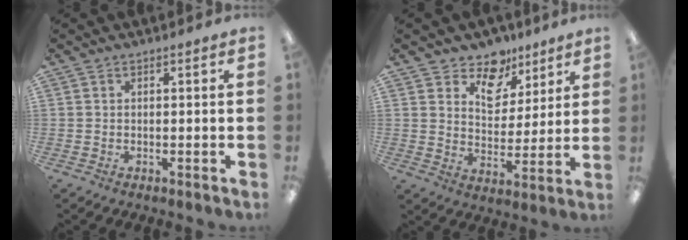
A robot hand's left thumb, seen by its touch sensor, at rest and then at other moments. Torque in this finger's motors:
{"motor_torque": [0.30, -0.19, -0.32, -0.29, 0.01]}